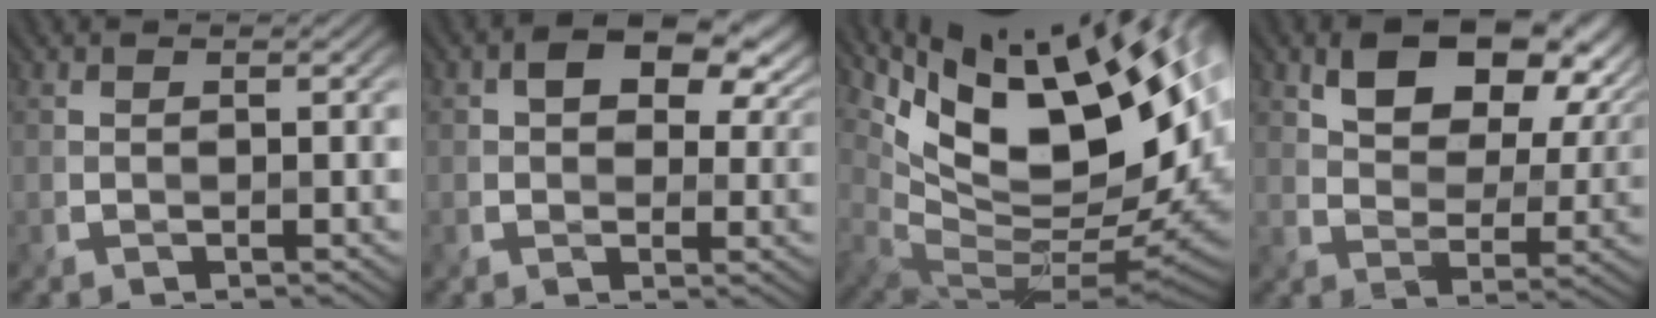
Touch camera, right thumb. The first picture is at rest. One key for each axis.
{"total": 8.3, "fx": 2.9, "fy": 5.2, "fz": 5.8, "tx": -0.083, "ty": 0.000, "tz": 0.046}
{"total": 17.4, "fx": 7.0, "fy": 7.9, "fz": 13.8, "tx": -0.259, "ty": 0.016, "tz": 0.136}
{"total": 10.2, "fx": 4.9, "fy": 6.0, "fz": 6.7, "tx": -0.113, "ty": -0.001, "tz": 0.083}